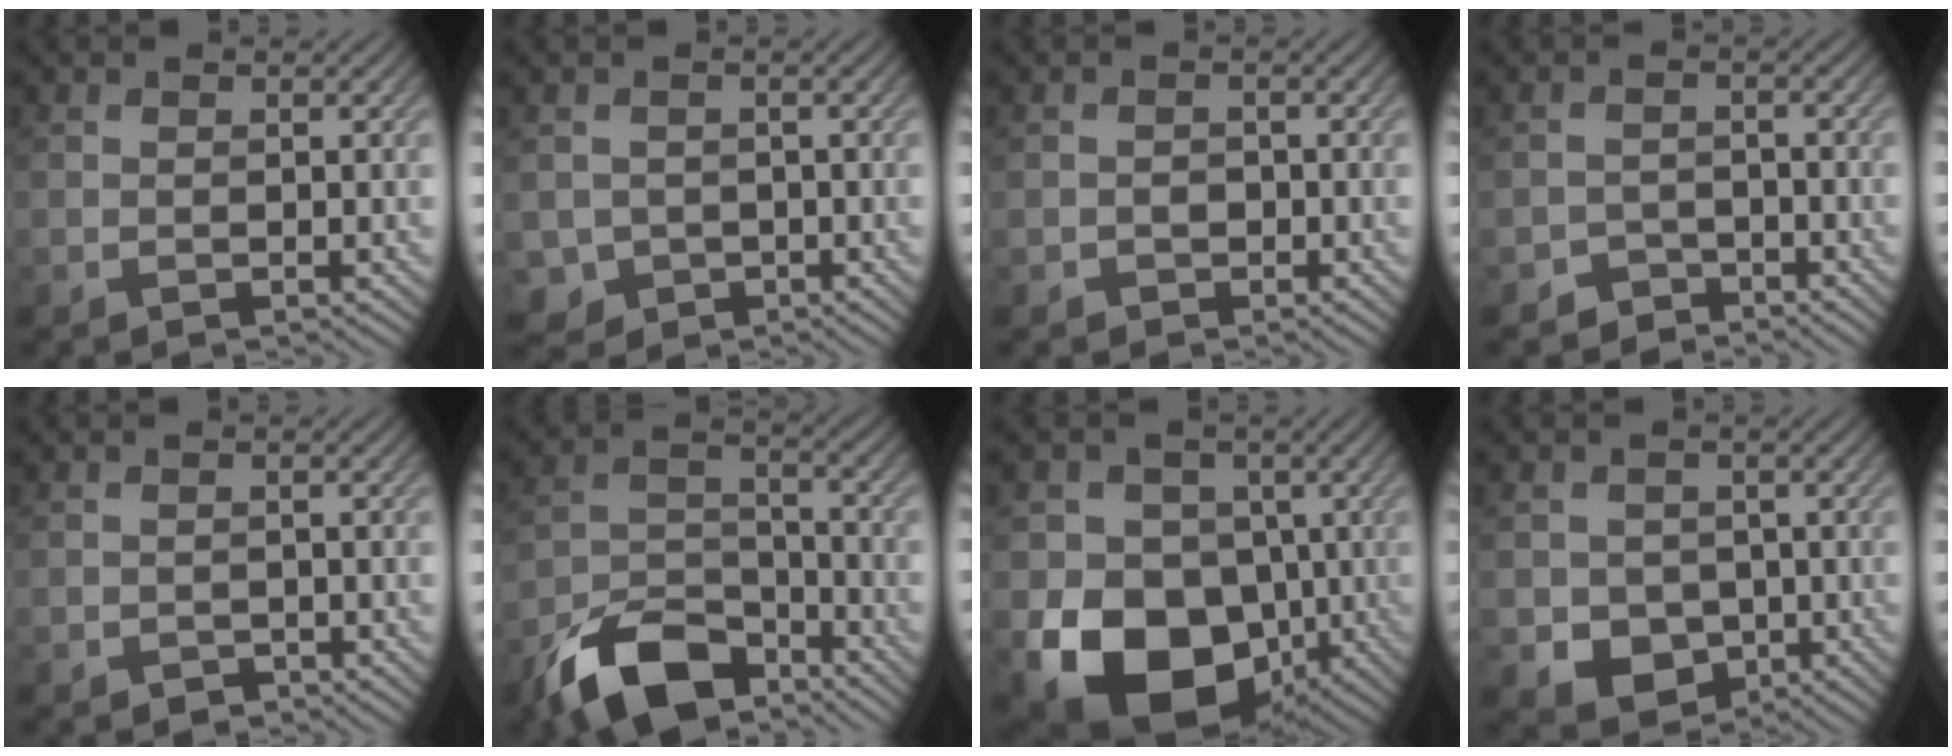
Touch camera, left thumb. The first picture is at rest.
{"total": 2.6, "force": [-0.6, 2.5, 0.5], "torque": [-0.022, -0.018, -0.012]}
{"total": 1.4, "force": [-0.6, 1.2, 0.4], "torque": [-0.001, -0.002, -0.011]}
{"total": 2.6, "force": [-2.3, 1.2, 0.0], "torque": [0.010, 0.006, -0.045]}
{"total": 1.0, "force": [-0.7, 0.6, 0.3], "torque": [-0.006, -0.004, -0.015]}
{"total": 11.4, "force": [-8.4, 4.9, 5.9], "torque": [-0.115, -0.010, -0.164]}
{"total": 14.3, "force": [-4.8, 11.1, 7.7], "torque": [-0.135, -0.021, -0.107]}
{"total": 5.0, "force": [-1.2, 4.3, 2.1], "torque": [-0.052, -0.017, -0.026]}